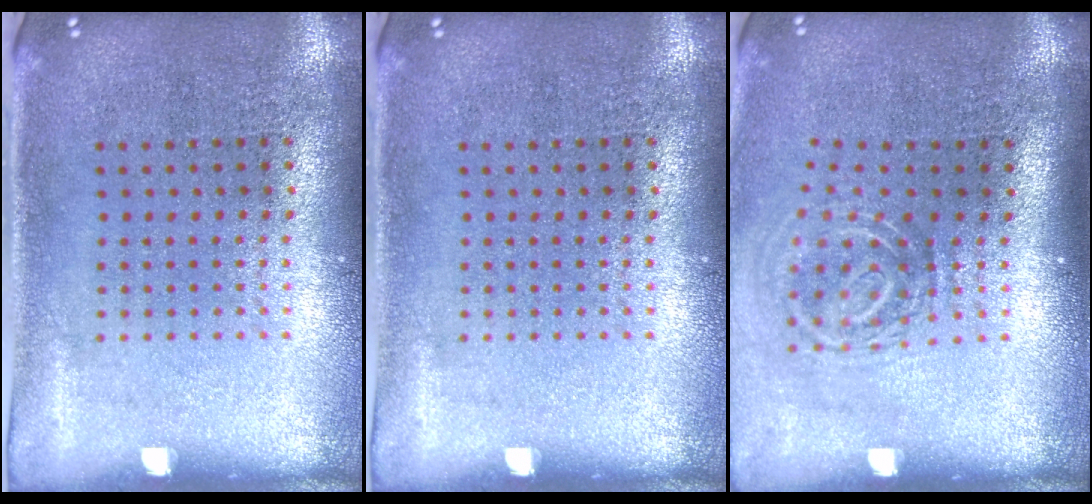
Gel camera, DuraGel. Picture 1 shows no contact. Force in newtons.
{"total": 0.0}
{"total": 1.8, "press": 1.2, "slide": 1.3}